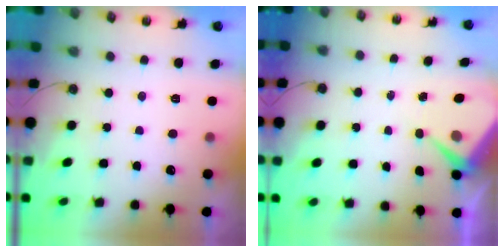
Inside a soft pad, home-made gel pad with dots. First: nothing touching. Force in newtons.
{"total": 6.2, "press": 6.1, "slide": 0.7}